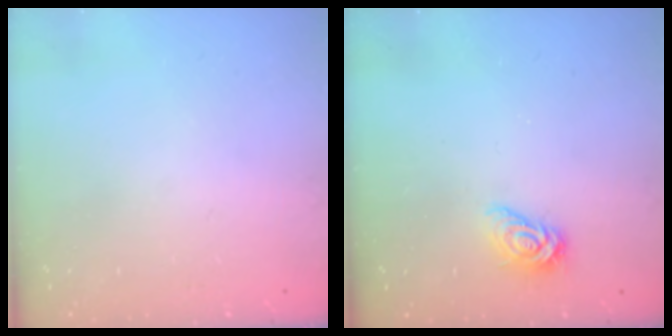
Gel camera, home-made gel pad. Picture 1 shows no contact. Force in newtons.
{"total": 6.4, "press": 6.4, "slide": 0.7}